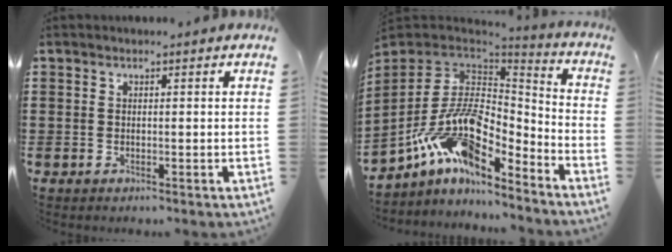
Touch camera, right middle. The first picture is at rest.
{"total": 13.6, "force": [-6.7, 6.7, 9.7], "torque": [-0.220, 0.015, -0.139]}